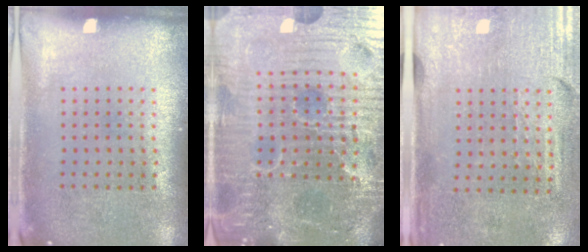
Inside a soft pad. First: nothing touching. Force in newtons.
{"total": 7.4, "press": 6.6, "slide": 3.3}
{"total": 3.2, "press": 2.7, "slide": 1.6}